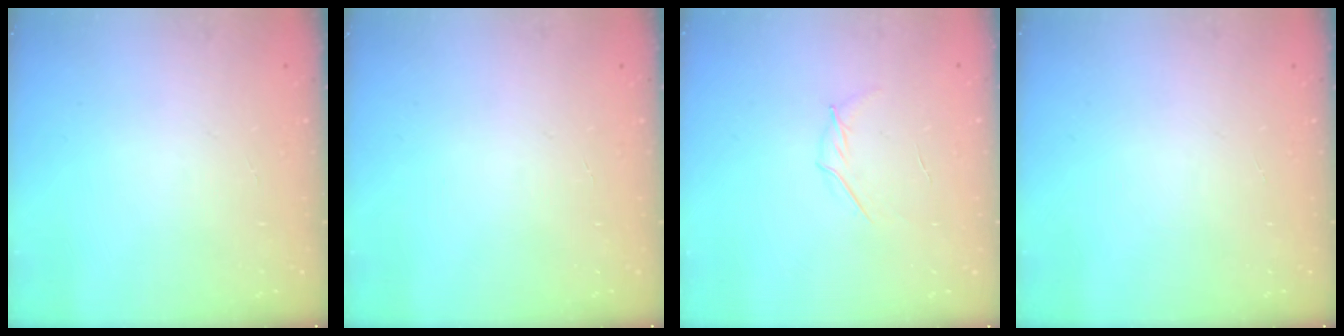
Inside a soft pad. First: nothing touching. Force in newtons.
{"total": 0.0}
{"total": 4.1, "press": 3.9, "slide": 1.1}
{"total": 0.0}